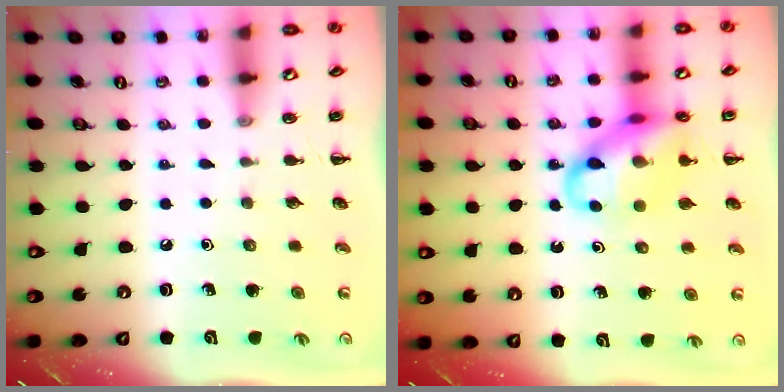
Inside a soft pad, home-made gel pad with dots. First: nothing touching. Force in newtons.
{"total": 15.7, "press": 15.5, "slide": 2.6}